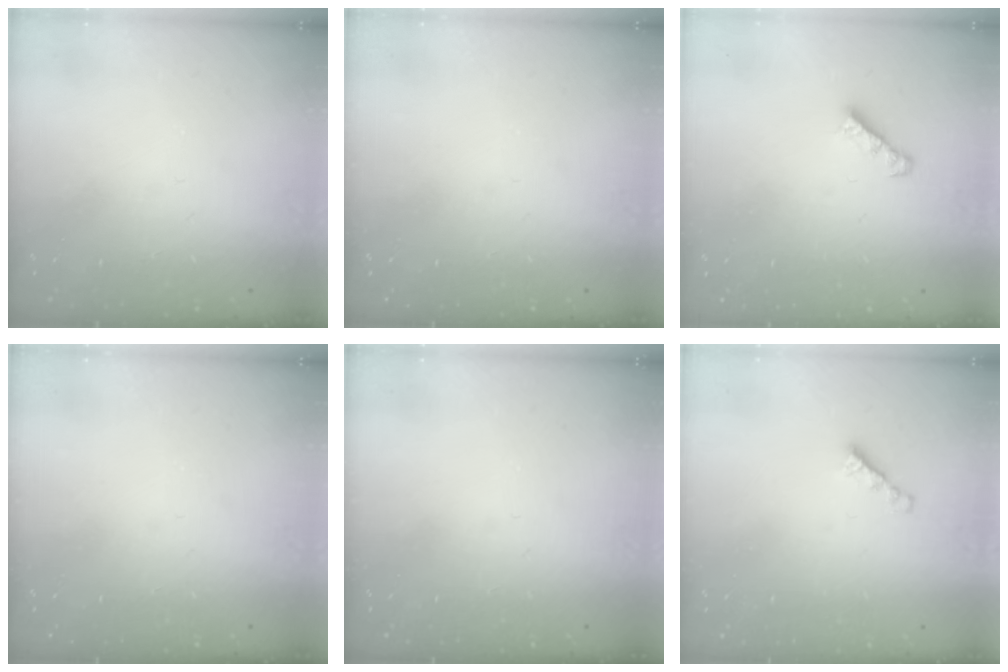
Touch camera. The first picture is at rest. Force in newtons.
{"total": 0.0}
{"total": 3.0, "press": 3.0, "slide": 0.4}
{"total": 0.0}
{"total": 0.0}
{"total": 2.7, "press": 2.7, "slide": 0.2}